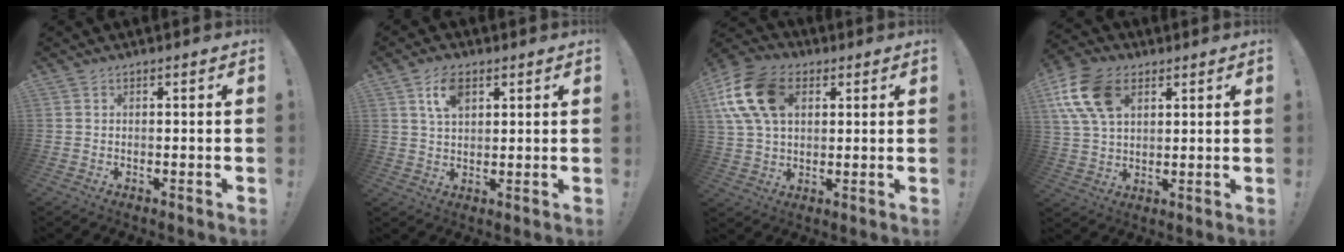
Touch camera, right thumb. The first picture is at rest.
{"total": 7.0, "force": [3.4, 4.0, 4.6], "torque": [-0.075, -0.006, 0.060]}
{"total": 17.7, "force": [5.9, 12.0, 11.5], "torque": [-0.219, -0.006, 0.115]}
{"total": 15.3, "force": [6.2, 9.9, 9.8], "torque": [-0.189, -0.012, 0.121]}